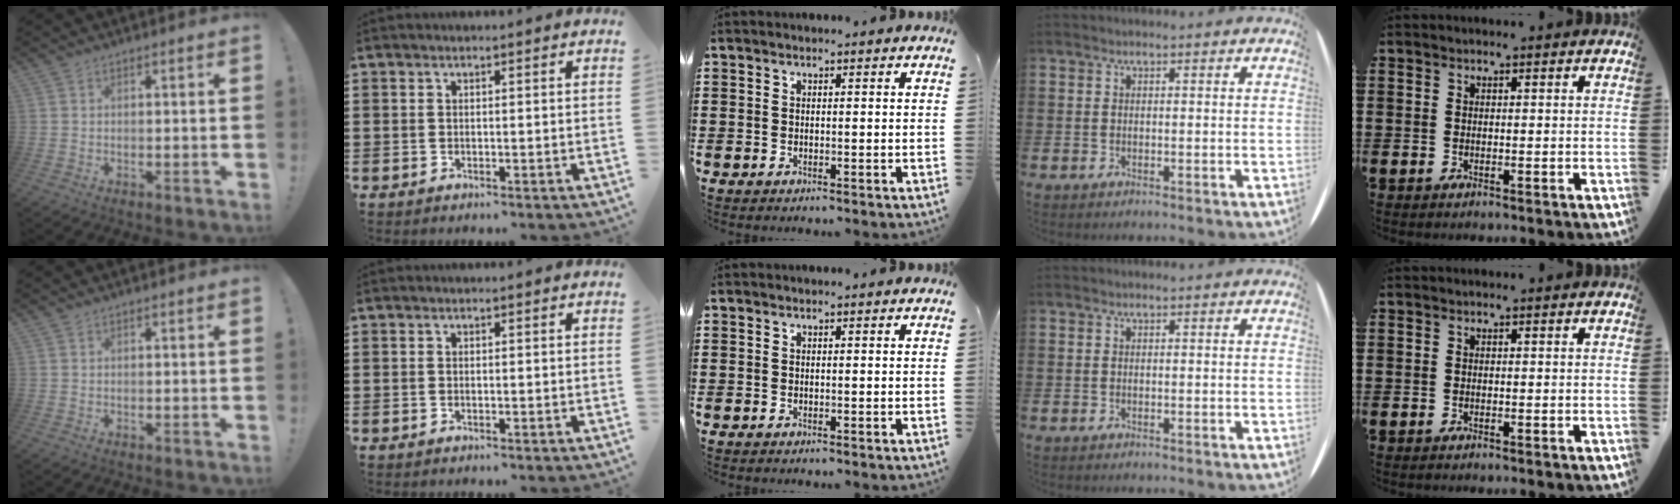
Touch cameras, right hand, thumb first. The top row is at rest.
{}